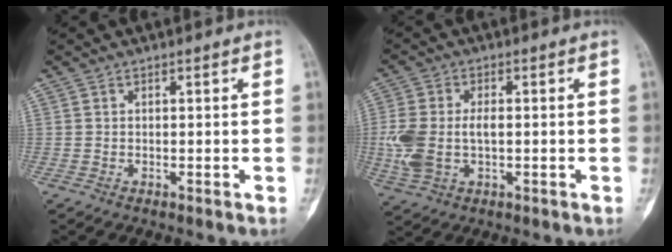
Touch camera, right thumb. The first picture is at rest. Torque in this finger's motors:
{"motor_torque": [0.76, 0.78, 0.77, 0.56, 0.13]}